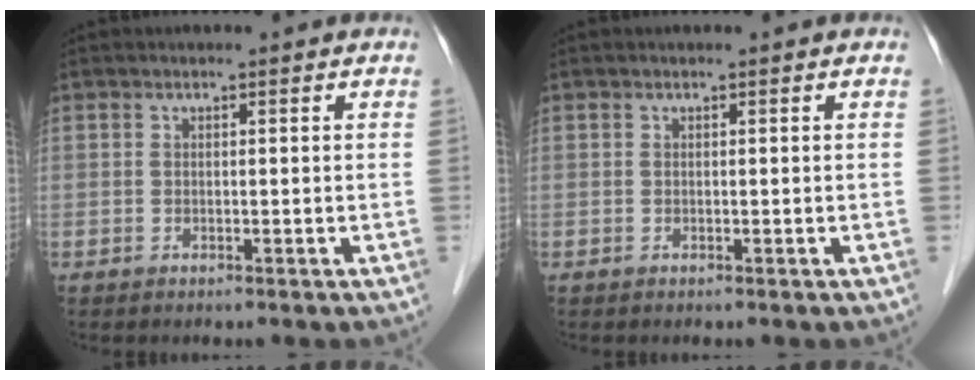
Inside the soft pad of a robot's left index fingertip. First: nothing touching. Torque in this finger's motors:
{"motor_torque": [-0.06, 0.06, 0.00, 0.00]}